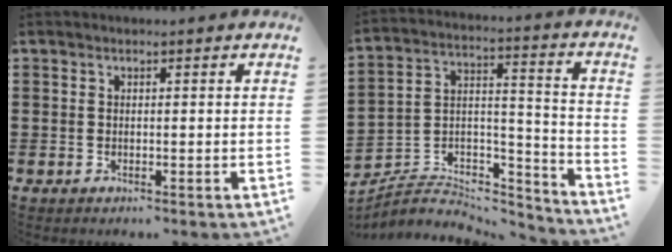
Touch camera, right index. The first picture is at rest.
{"total": 5.0, "force": [-4.0, 2.6, 1.4], "torque": [-0.038, -0.002, -0.083]}